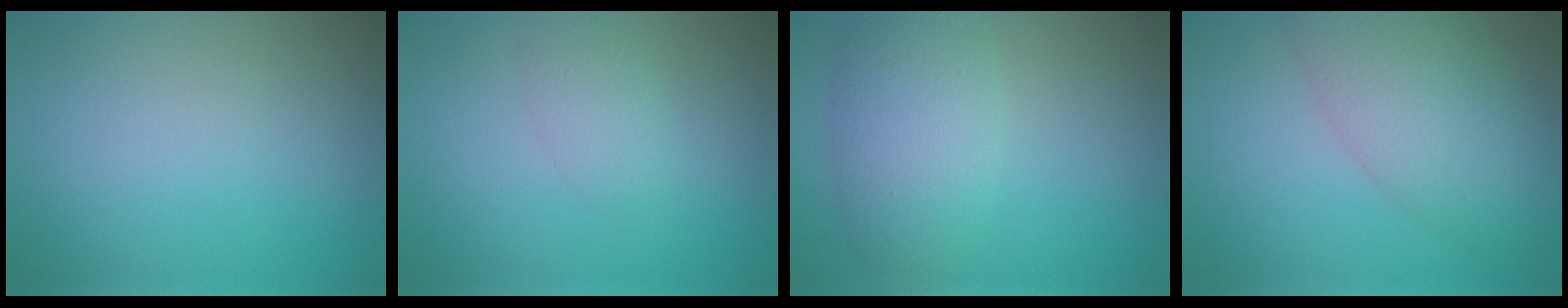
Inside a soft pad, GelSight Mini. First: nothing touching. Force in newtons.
{"total": 1.9, "press": 1.9, "slide": 0.1}
{"total": 4.9, "press": 4.9, "slide": 0.5}
{"total": 7.0, "press": 7.0, "slide": 0.2}